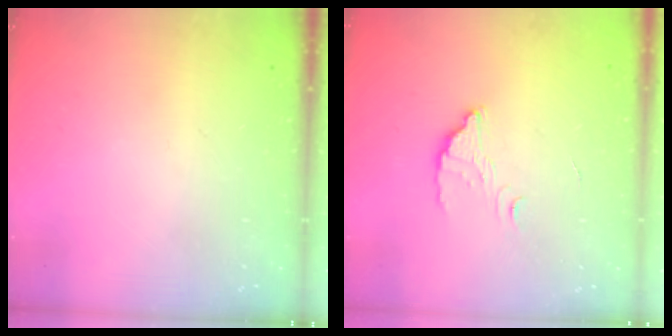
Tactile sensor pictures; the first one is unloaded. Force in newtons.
{"total": 2.9, "press": 2.9, "slide": 0.3}